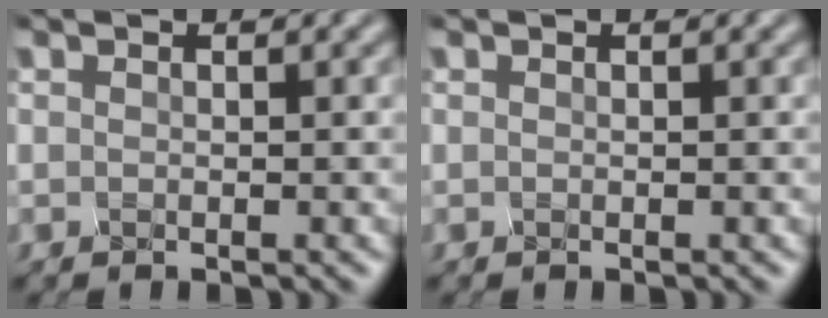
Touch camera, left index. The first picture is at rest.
{"total": 0.0}